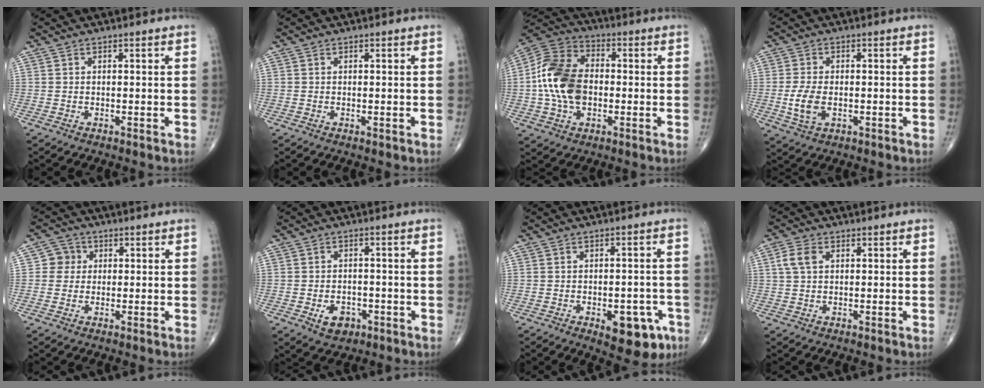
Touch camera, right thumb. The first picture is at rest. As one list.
[{"total": 0.0}, {"total": 15.2, "force": [-1.0, 10.1, 11.3], "torque": [-0.215, 0.025, -0.023]}, {"total": 5.6, "force": [-0.9, 3.3, 4.4], "torque": [-0.093, -0.003, -0.014]}, {"total": 3.8, "force": [0.6, 3.7, 0.6], "torque": [0.018, 0.006, 0.000]}, {"total": 5.2, "force": [-1.9, 3.8, 3.0], "torque": [-0.030, 0.009, -0.021]}, {"total": 9.7, "force": [-4.4, 4.9, 7.2], "torque": [-0.063, 0.022, -0.046]}, {"total": 3.9, "force": [1.1, 2.6, 2.7], "torque": [-0.061, 0.007, 0.021]}]